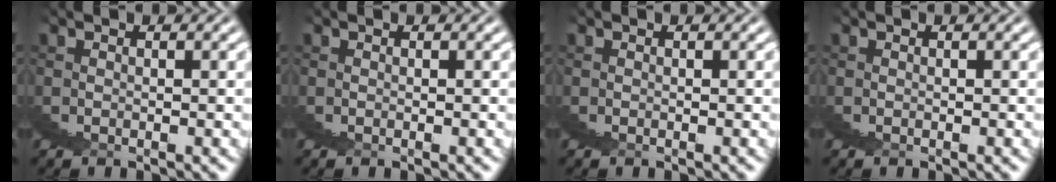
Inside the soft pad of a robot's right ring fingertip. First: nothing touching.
{"total": 0.0}
{"total": 0.0}
{"total": 0.0}